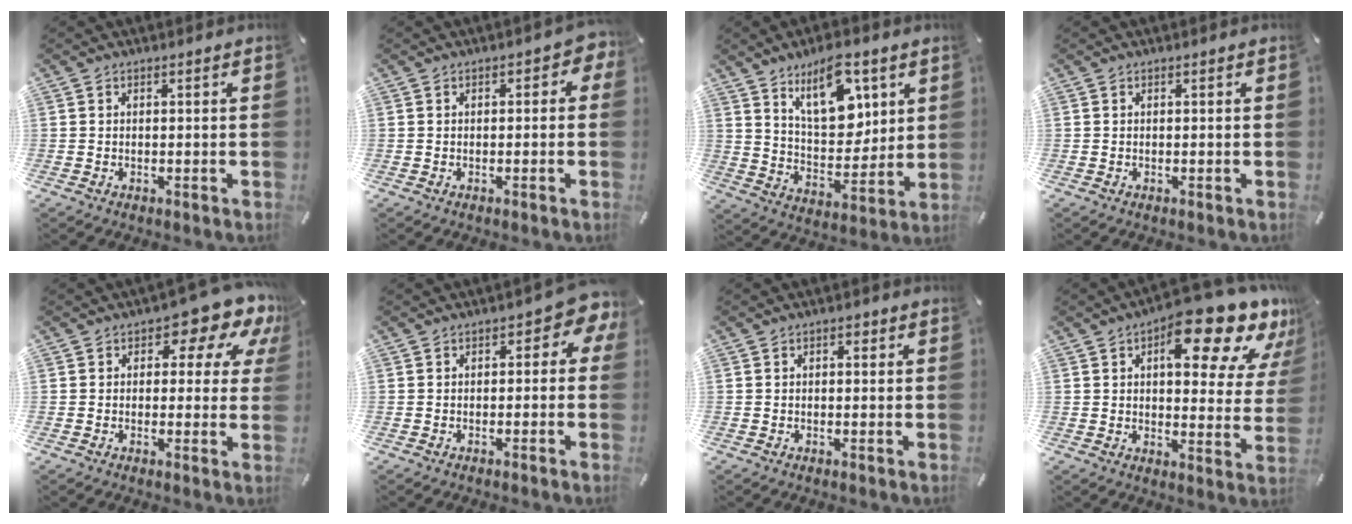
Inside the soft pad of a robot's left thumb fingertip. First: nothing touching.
{"total": 2.5, "force": [-0.6, 1.5, 1.9], "torque": [-0.029, 0.007, -0.015]}
{"total": 15.3, "force": [8.4, 8.3, 9.7], "torque": [-0.135, -0.038, 0.148]}
{"total": 0.0}
{"total": 10.7, "force": [5.7, 5.3, 7.3], "torque": [-0.084, -0.036, 0.092]}
{"total": 4.7, "force": [0.4, 2.6, 3.9], "torque": [-0.051, 0.002, 0.001]}
{"total": 1.6, "force": [0.2, 1.1, 1.1], "torque": [-0.013, 0.005, -0.002]}
{"total": 20.2, "force": [11.3, 8.4, 14.5], "torque": [-0.185, -0.071, 0.177]}